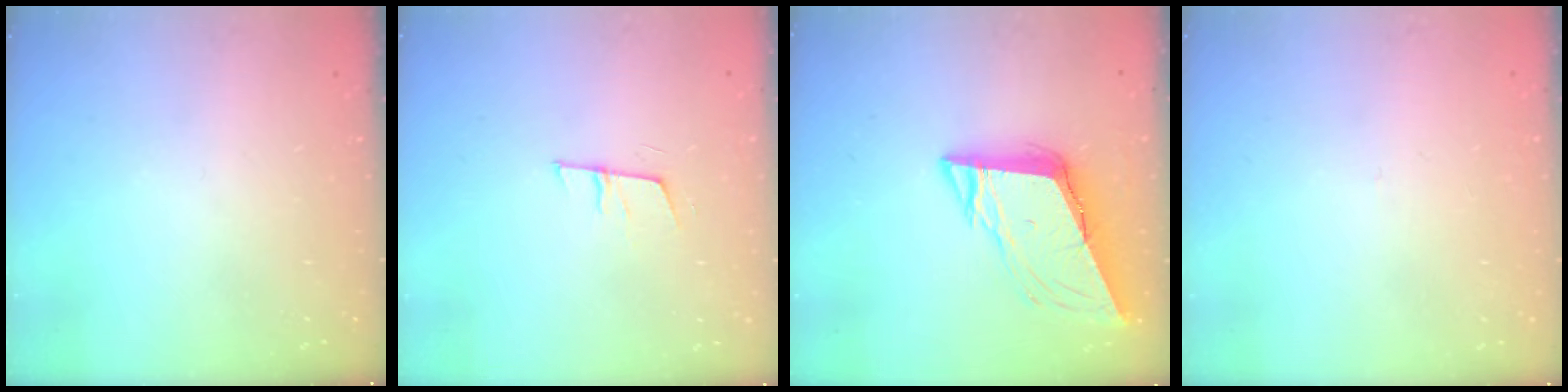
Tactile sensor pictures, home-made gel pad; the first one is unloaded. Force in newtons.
{"total": 6.2, "press": 5.6, "slide": 2.7}
{"total": 10.3, "press": 9.9, "slide": 2.9}
{"total": 2.7, "press": 2.7, "slide": 0.3}